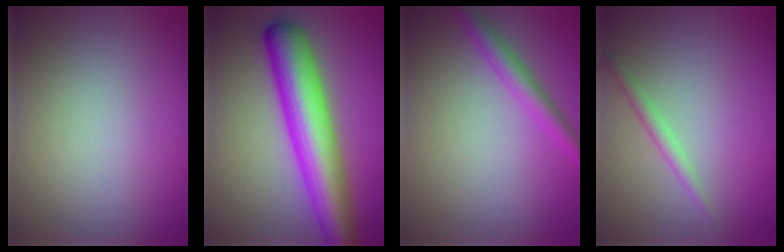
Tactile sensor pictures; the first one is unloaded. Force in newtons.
{"total": 8.6, "press": 8.6, "slide": 0.2}
{"total": 2.5, "press": 2.5, "slide": 0.0}
{"total": 1.3, "press": 1.3, "slide": 0.1}